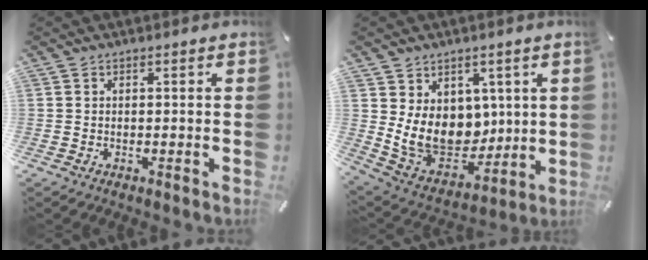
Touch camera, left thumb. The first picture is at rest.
{"total": 13.5, "force": [2.7, 11.2, 7.1], "torque": [-0.150, -0.035, 0.066]}